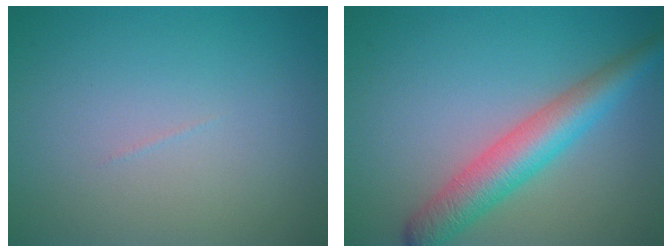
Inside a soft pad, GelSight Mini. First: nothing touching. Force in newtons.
{"total": 5.2, "press": 5.2, "slide": 0.1}